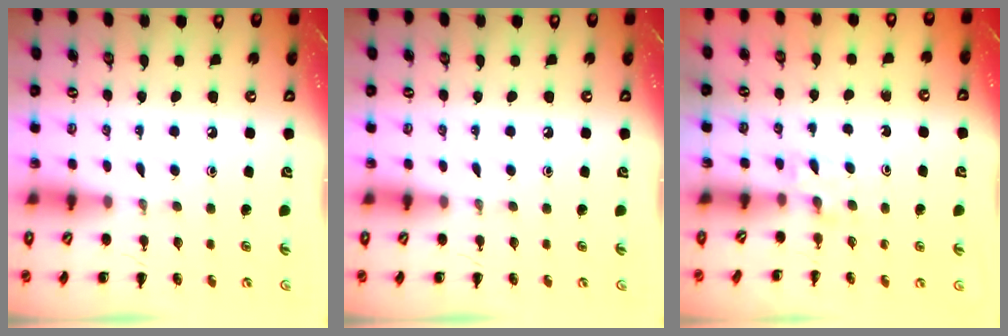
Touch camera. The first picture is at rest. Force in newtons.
{"total": 0.0}
{"total": 1.4, "press": 1.2, "slide": 0.8}